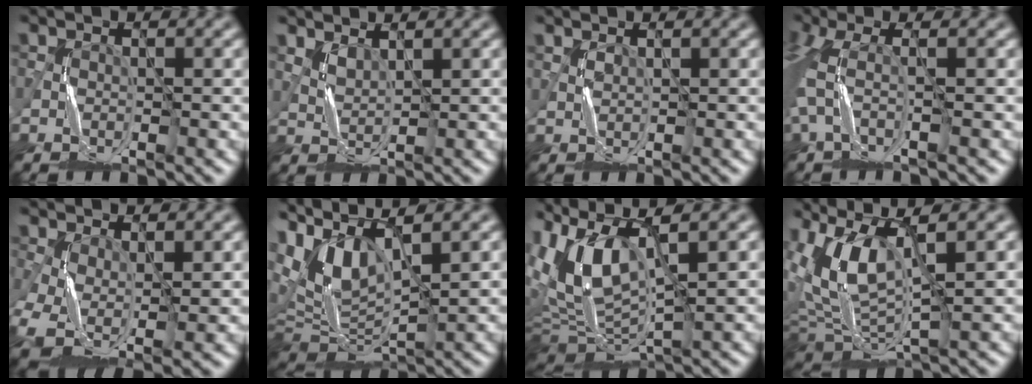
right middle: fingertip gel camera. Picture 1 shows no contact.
{"total": 1.3, "force": [1.2, 0.4, 0.5], "torque": [-0.019, -0.003, 0.029]}
{"total": 0.7, "force": [0.7, 0.1, 0.1], "torque": [-0.007, -0.002, 0.018]}
{"total": 3.6, "force": [-0.3, 0.9, 3.5], "torque": [-0.085, 0.002, -0.016]}
{"total": 6.3, "force": [-1.8, 3.1, 5.1], "torque": [-0.117, -0.011, -0.035]}
{"total": 8.6, "force": [2.8, 4.4, 6.9], "torque": [-0.153, 0.007, 0.056]}
{"total": 9.5, "force": [2.9, 4.2, 8.0], "torque": [-0.186, 0.003, 0.058]}
{"total": 6.9, "force": [2.9, 2.7, 5.7], "torque": [-0.134, 0.004, 0.060]}